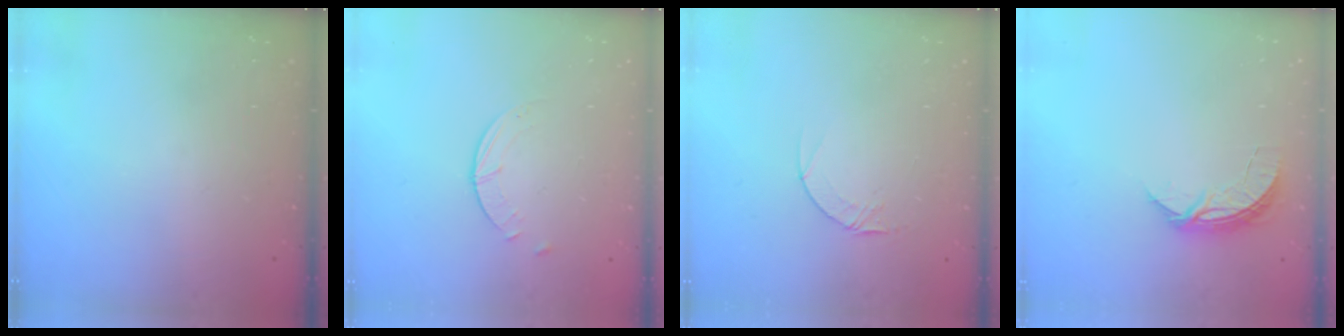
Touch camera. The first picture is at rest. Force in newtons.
{"total": 0.9, "press": 0.9, "slide": 0.1}
{"total": 4.1, "press": 4.1, "slide": 0.4}
{"total": 5.6, "press": 5.6, "slide": 0.5}